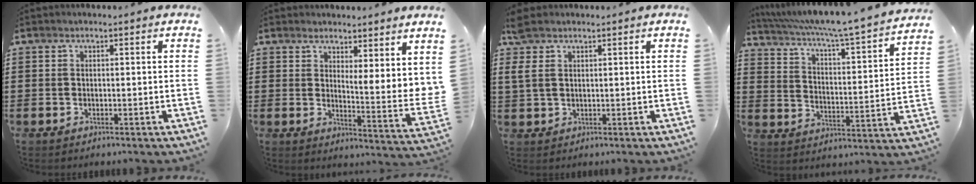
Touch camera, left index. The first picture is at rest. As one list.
[{"total": 3.3, "force": [3.0, -0.1, 1.4], "torque": [-0.036, -0.030, 0.047]}, {"total": 3.3, "force": [1.8, 1.7, 2.2], "torque": [-0.057, 0.003, 0.032]}, {"total": 5.3, "force": [4.5, -0.7, 2.7], "torque": [-0.074, -0.045, 0.066]}]